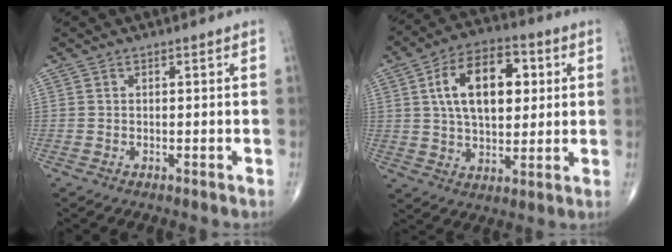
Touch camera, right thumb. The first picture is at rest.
{"total": 15.8, "force": [3.7, 9.0, 12.4], "torque": [-0.177, 0.005, 0.058]}